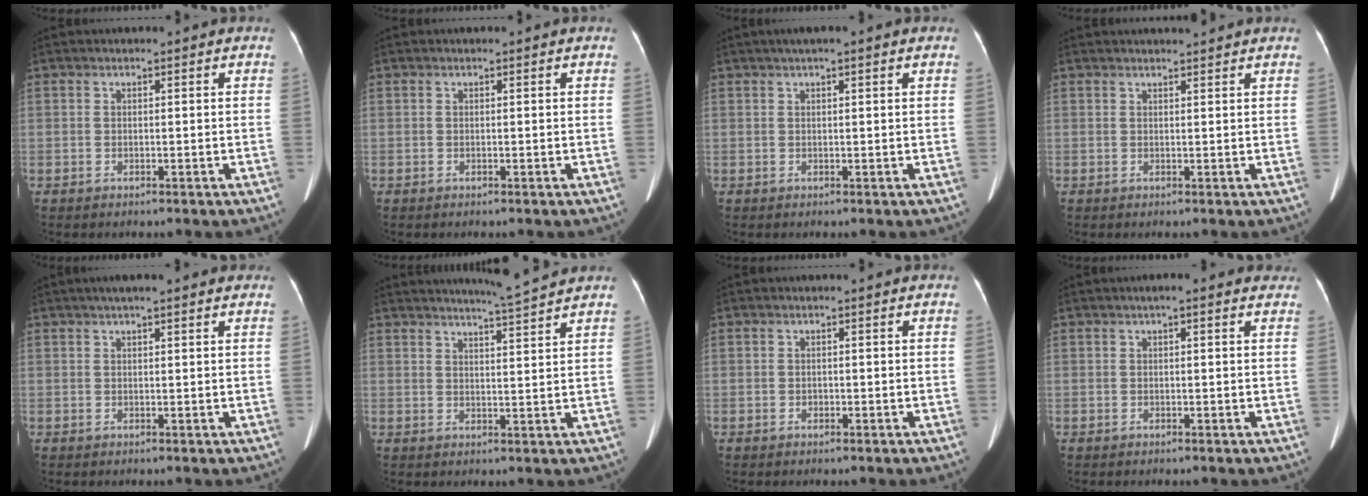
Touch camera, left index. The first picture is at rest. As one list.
[{"total": 0.0}, {"total": 3.4, "force": [2.2, 0.2, 2.5], "torque": [-0.042, 0.025, 0.032]}, {"total": 2.7, "force": [2.6, -0.1, 0.7], "torque": [-0.010, 0.013, 0.036]}, {"total": 5.3, "force": [4.0, 0.7, 3.5], "torque": [-0.047, 0.034, 0.056]}, {"total": 5.6, "force": [5.2, -1.5, 1.5], "torque": [-0.032, -0.009, 0.077]}, {"total": 0.6, "force": [-0.3, 0.4, 0.3], "torque": [-0.003, 0.002, -0.005]}, {"total": 3.1, "force": [2.0, 0.8, 2.2], "torque": [-0.026, 0.022, 0.021]}]